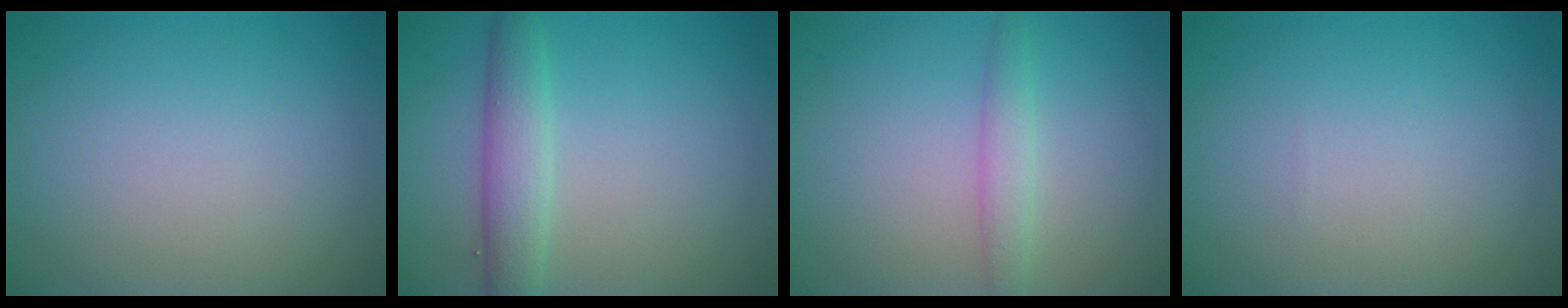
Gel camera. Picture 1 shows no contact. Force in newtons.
{"total": 3.4, "press": 3.4, "slide": 0.1}
{"total": 1.8, "press": 1.8, "slide": 0.1}
{"total": 0.0}